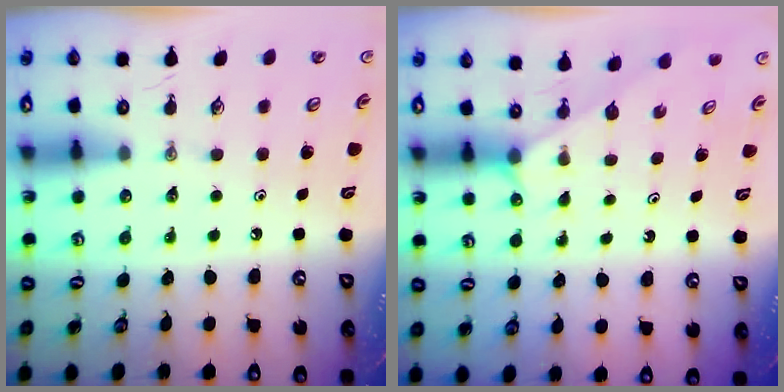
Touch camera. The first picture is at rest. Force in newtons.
{"total": 1.7, "press": 1.7, "slide": 0.3}